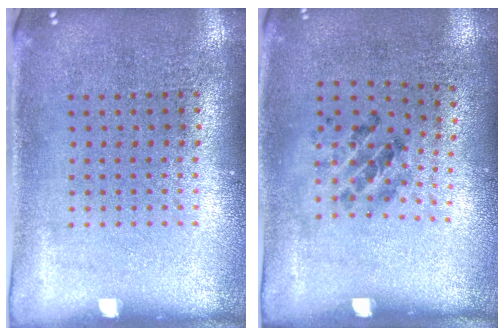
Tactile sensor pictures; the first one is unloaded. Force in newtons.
{"total": 1.4, "press": 0.7, "slide": 1.2}